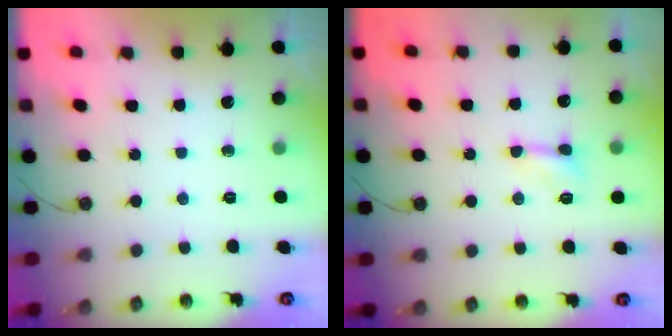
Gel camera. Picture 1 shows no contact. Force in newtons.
{"total": 2.5, "press": 2.4, "slide": 0.6}